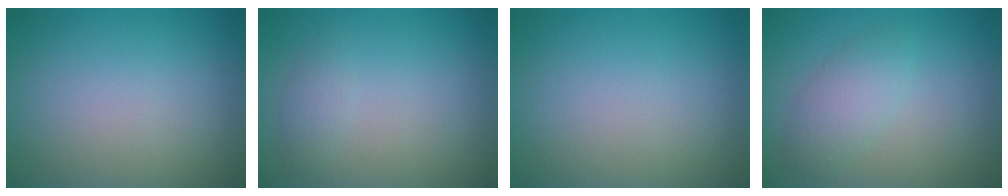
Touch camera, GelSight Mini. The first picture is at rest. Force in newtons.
{"total": 1.1, "press": 1.1, "slide": 0.1}
{"total": 0.0}
{"total": 2.7, "press": 2.6, "slide": 0.1}